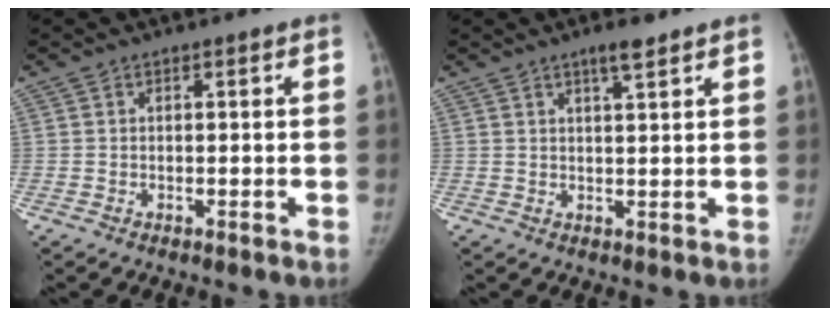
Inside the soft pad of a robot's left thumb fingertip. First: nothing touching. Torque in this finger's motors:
{"motor_torque": [0.08, -0.16, 0.45, -0.55, 0.07]}